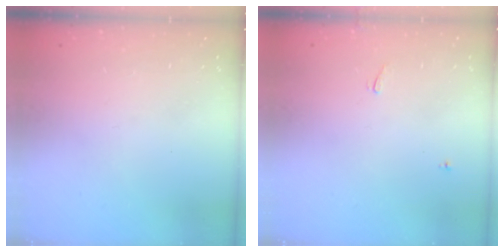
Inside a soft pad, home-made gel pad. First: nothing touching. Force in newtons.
{"total": 1.7, "press": 1.7, "slide": 0.3}